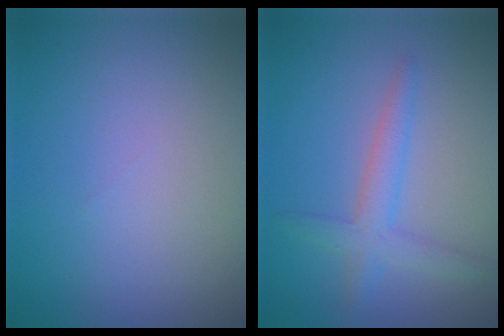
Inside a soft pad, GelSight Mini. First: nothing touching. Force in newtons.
{"total": 2.6, "press": 2.6, "slide": 0.1}